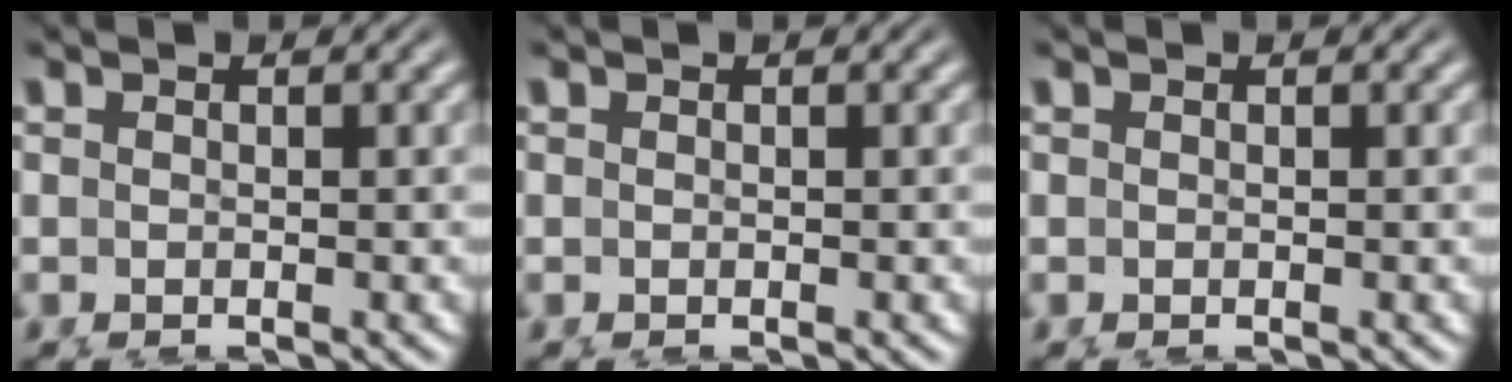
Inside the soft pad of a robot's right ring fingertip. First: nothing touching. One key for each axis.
{"total": 0.0}
{"total": 0.0}